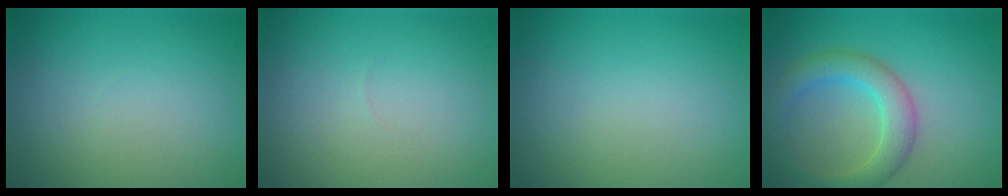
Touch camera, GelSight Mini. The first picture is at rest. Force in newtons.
{"total": 0.0}
{"total": 0.0}
{"total": 3.9, "press": 3.9, "slide": 0.2}